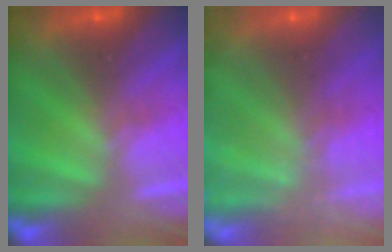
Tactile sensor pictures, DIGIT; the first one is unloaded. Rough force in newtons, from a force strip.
{"total": 6.1}